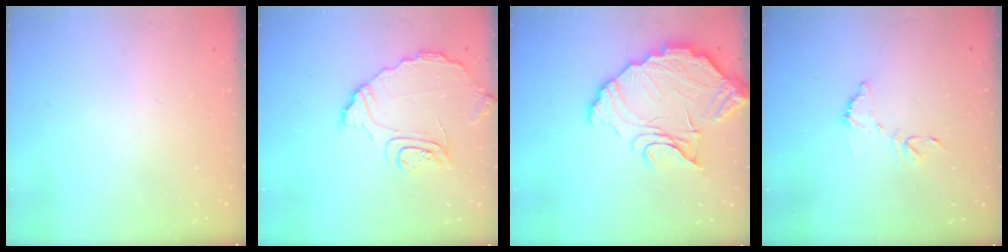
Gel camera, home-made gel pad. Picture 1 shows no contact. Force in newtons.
{"total": 10.5, "press": 10.5, "slide": 0.6}
{"total": 14.8, "press": 14.7, "slide": 1.3}
{"total": 8.8, "press": 8.8, "slide": 0.4}